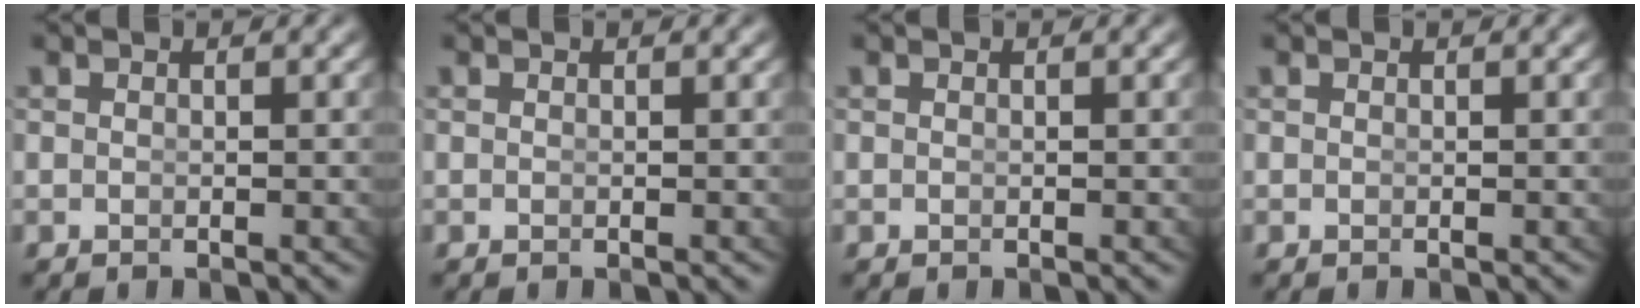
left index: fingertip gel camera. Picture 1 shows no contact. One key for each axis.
{"total": 0.0}
{"total": 0.0}
{"total": 0.0}